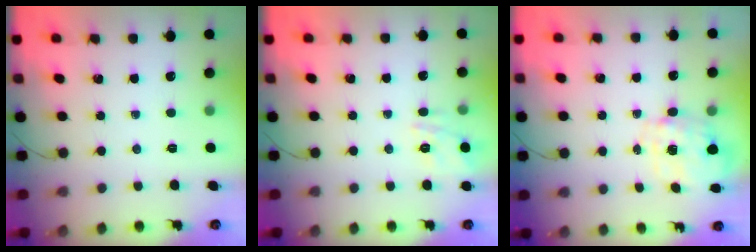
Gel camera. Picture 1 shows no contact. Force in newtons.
{"total": 12.5, "press": 12.5, "slide": 0.8}
{"total": 2.9, "press": 2.7, "slide": 0.8}